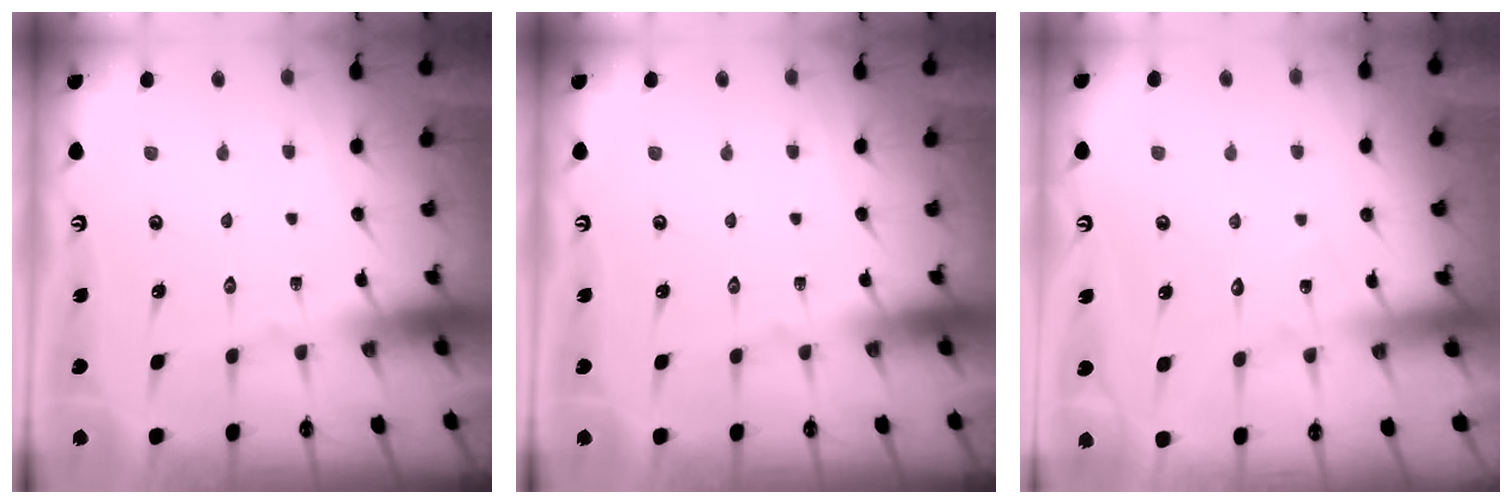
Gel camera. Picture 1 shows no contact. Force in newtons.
{"total": 0.0}
{"total": 6.2, "press": 6.2, "slide": 0.6}